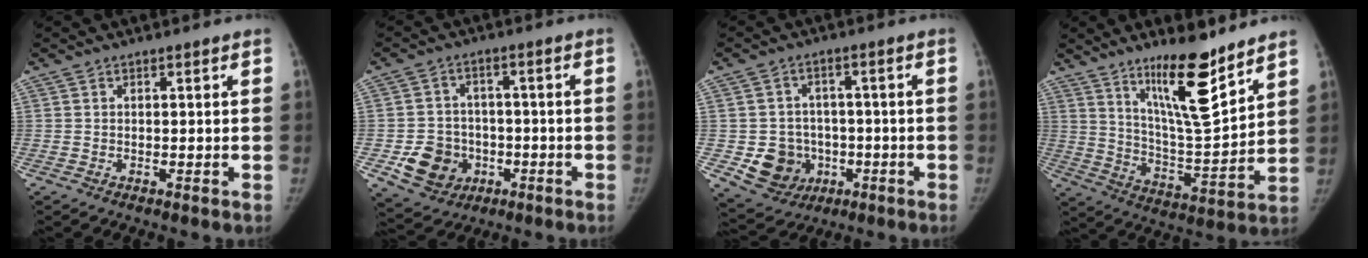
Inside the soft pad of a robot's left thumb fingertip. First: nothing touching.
{"total": 9.6, "force": [-3.1, 8.3, 3.8], "torque": [-0.035, 0.016, -0.042]}
{"total": 9.5, "force": [-2.5, 8.6, 3.3], "torque": [-0.023, 0.014, -0.028]}
{"total": 15.6, "force": [10.7, 3.0, 11.0], "torque": [-0.164, -0.086, 0.193]}